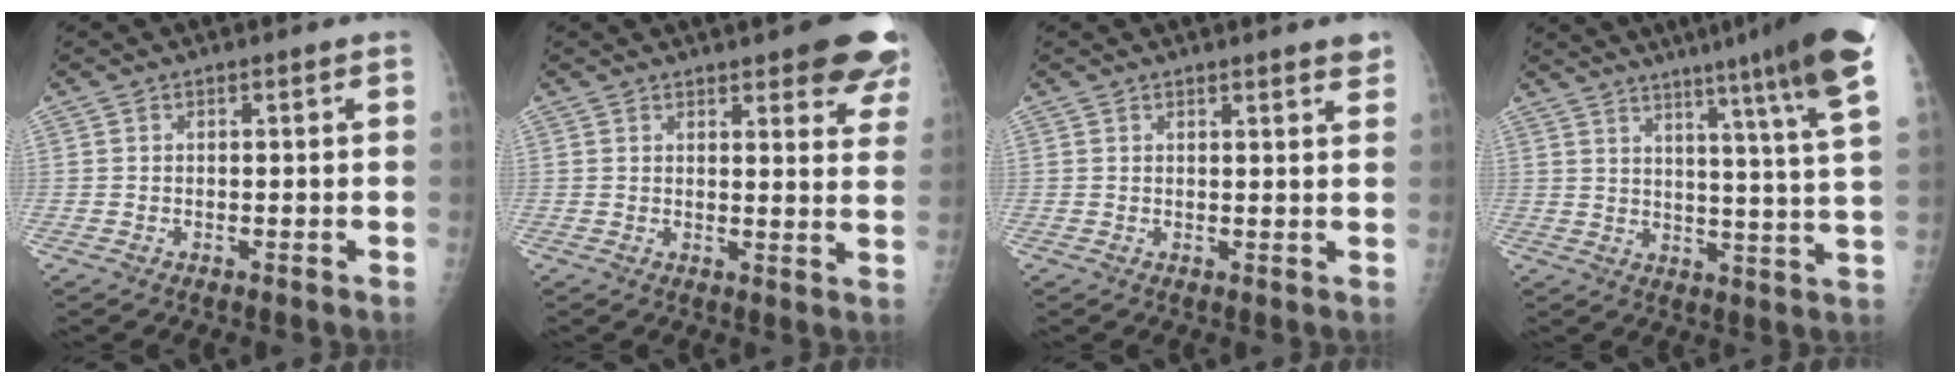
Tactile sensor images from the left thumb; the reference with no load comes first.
{"total": 12.7, "force": [9.0, 3.7, 8.3], "torque": [-0.063, -0.041, 0.092]}
{"total": 2.8, "force": [2.3, 0.2, 1.7], "torque": [-0.016, -0.011, 0.027]}
{"total": 21.0, "force": [14.4, -0.1, 15.2], "torque": [-0.199, -0.075, 0.180]}